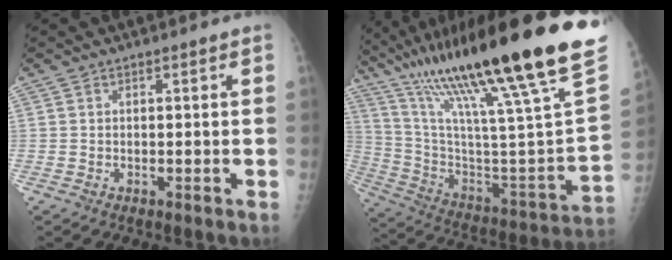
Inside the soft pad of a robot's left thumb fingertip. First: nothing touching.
{"total": 41.4, "force": [27.1, 5.6, 30.7], "torque": [-0.413, -0.087, 0.436]}